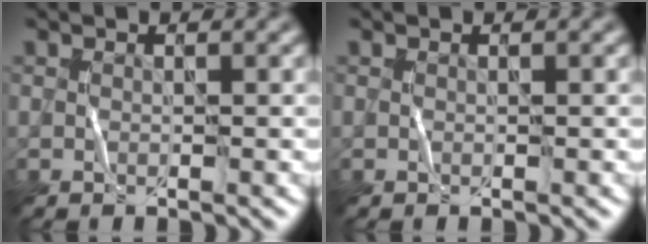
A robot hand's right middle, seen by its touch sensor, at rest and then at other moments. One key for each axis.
{"total": 0.0}